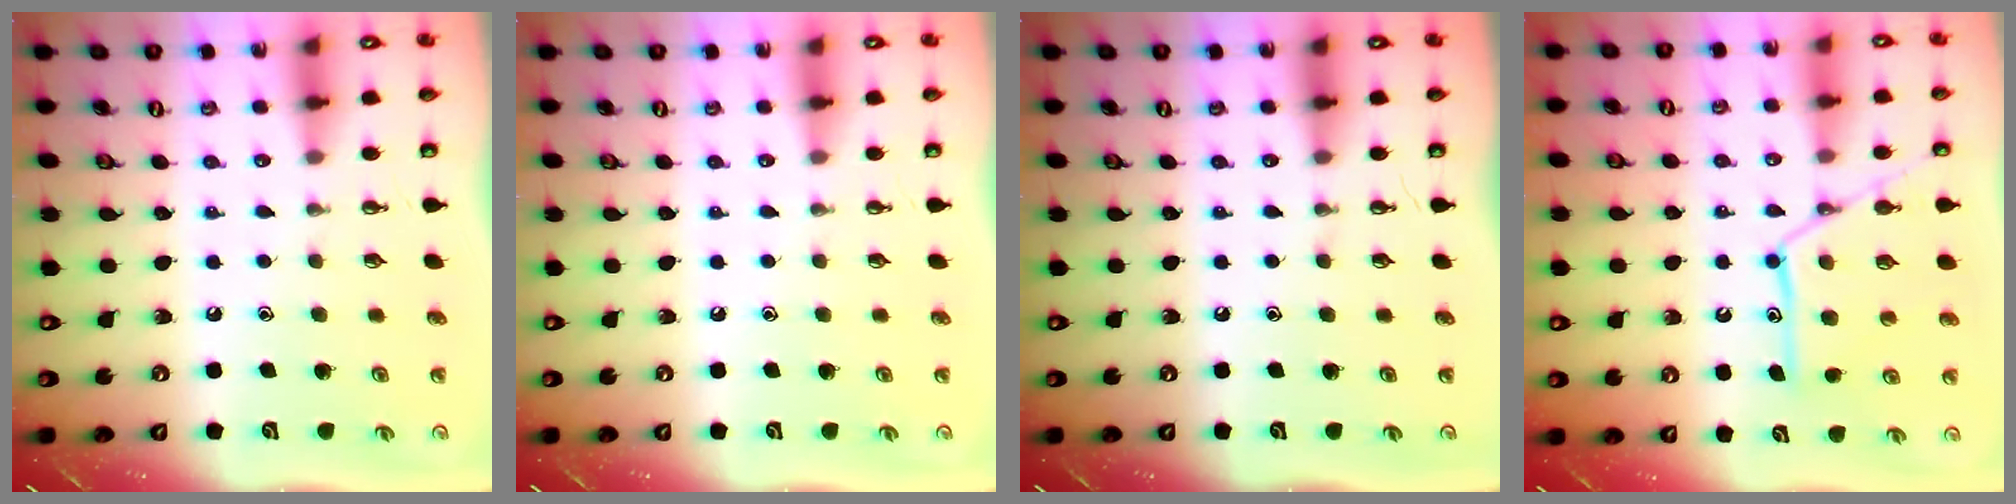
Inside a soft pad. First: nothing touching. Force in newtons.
{"total": 0.0}
{"total": 0.0}
{"total": 14.2, "press": 14.2, "slide": 1.2}